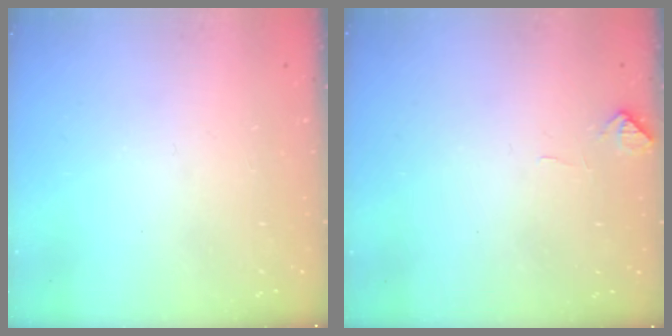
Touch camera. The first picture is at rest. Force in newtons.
{"total": 2.7, "press": 2.7, "slide": 0.4}